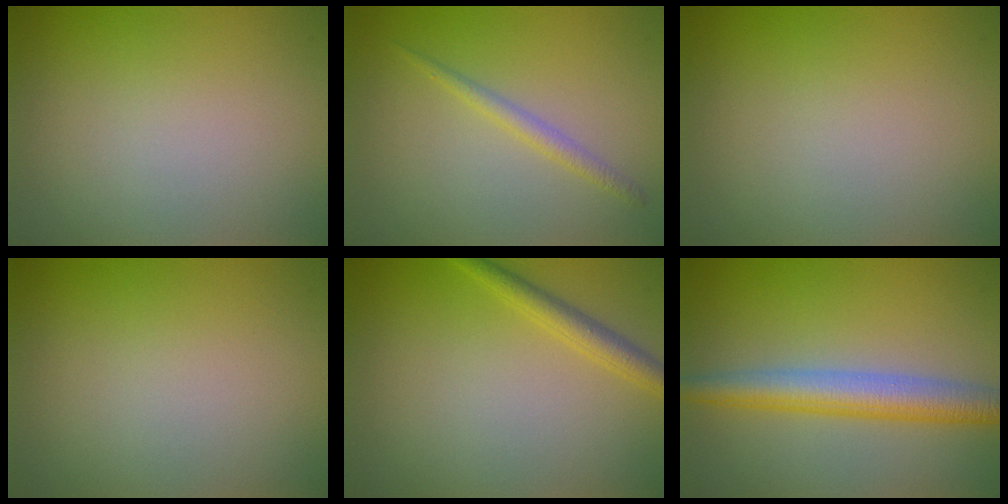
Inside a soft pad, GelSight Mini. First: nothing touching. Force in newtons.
{"total": 1.4, "press": 1.4, "slide": 0.1}
{"total": 0.0}
{"total": 0.0}
{"total": 2.2, "press": 2.2, "slide": 0.1}
{"total": 4.8, "press": 4.8, "slide": 0.1}